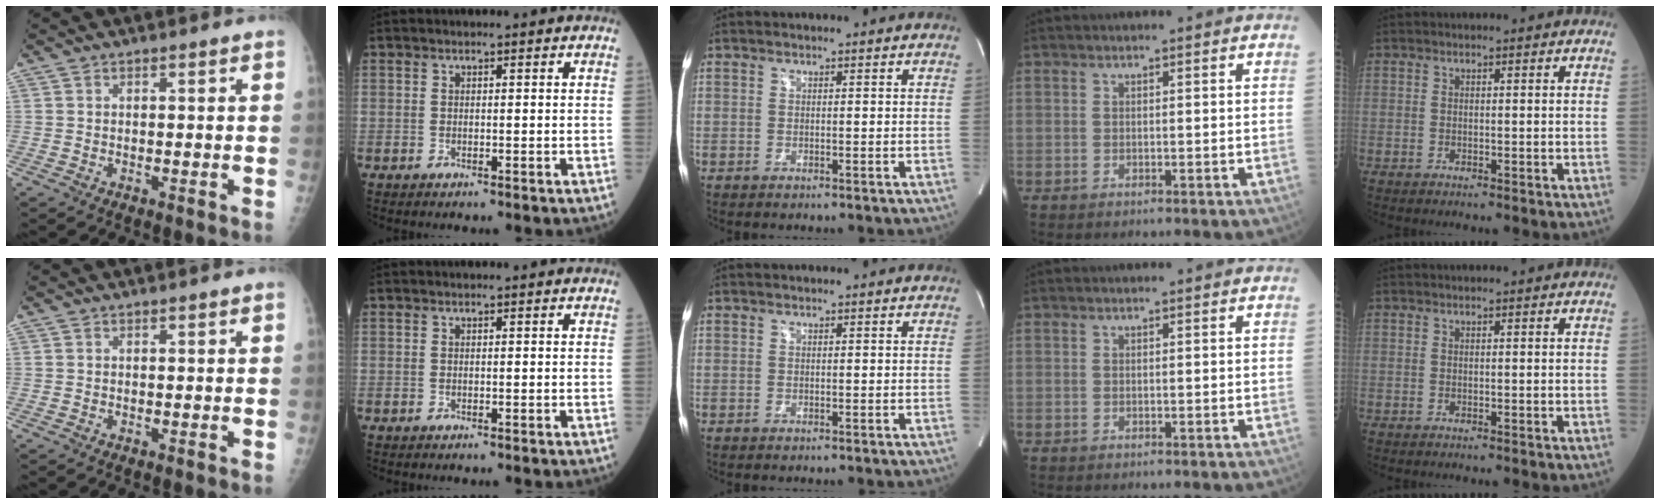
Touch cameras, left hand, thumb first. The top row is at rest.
{}